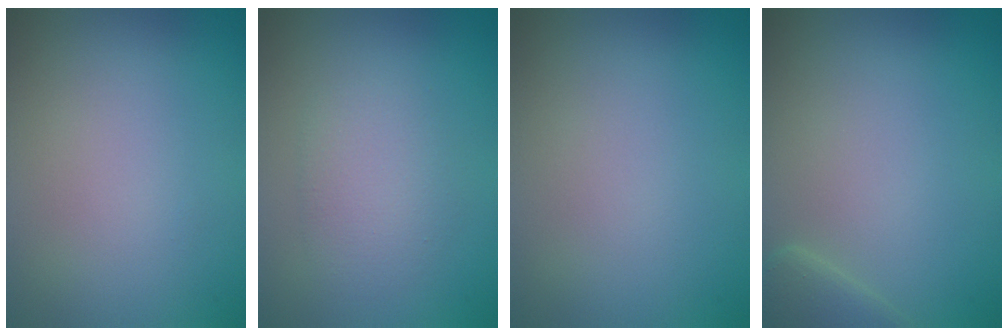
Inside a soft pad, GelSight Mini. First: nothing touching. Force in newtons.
{"total": 2.4, "press": 2.3, "slide": 0.4}
{"total": 0.0}
{"total": 1.8, "press": 1.8, "slide": 0.1}